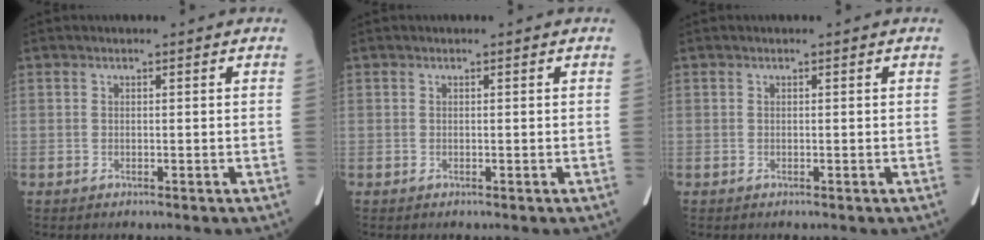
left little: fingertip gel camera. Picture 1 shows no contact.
{"total": 0.0}
{"total": 0.0}